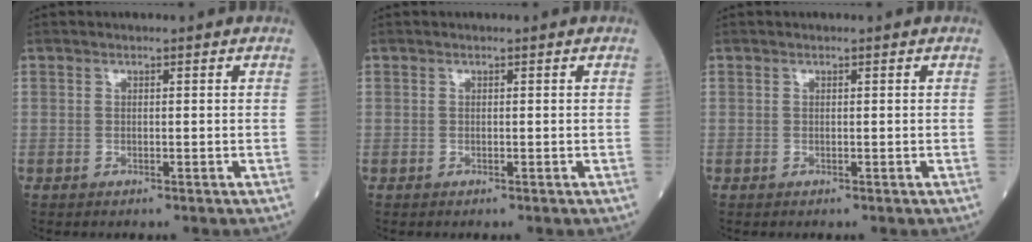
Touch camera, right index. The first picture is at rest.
{"total": 0.0}
{"total": 0.0}